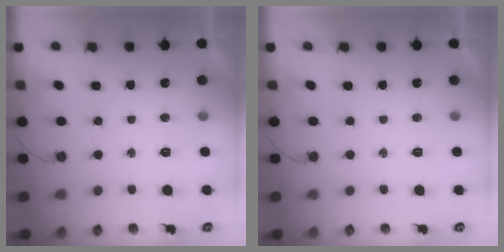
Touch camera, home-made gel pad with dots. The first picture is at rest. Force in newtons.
{"total": 0.0}